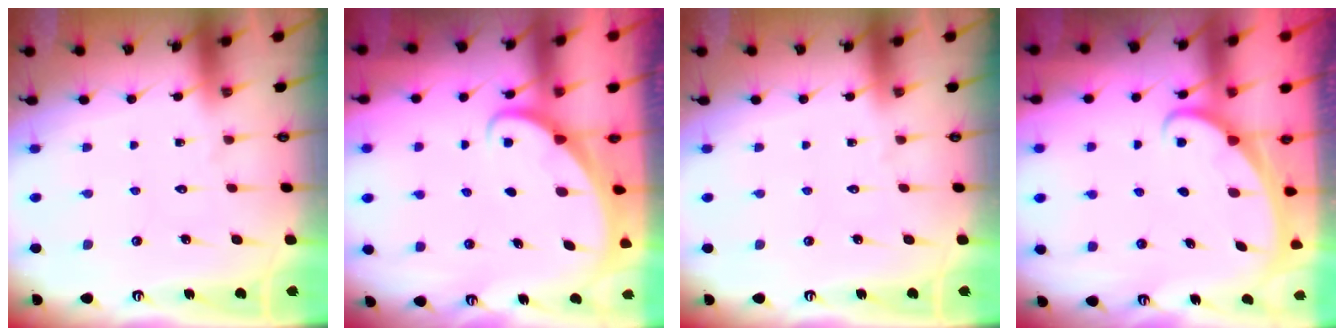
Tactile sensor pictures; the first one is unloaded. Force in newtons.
{"total": 1.7, "press": 1.7, "slide": 0.1}
{"total": 0.0}
{"total": 1.7, "press": 1.7, "slide": 0.1}